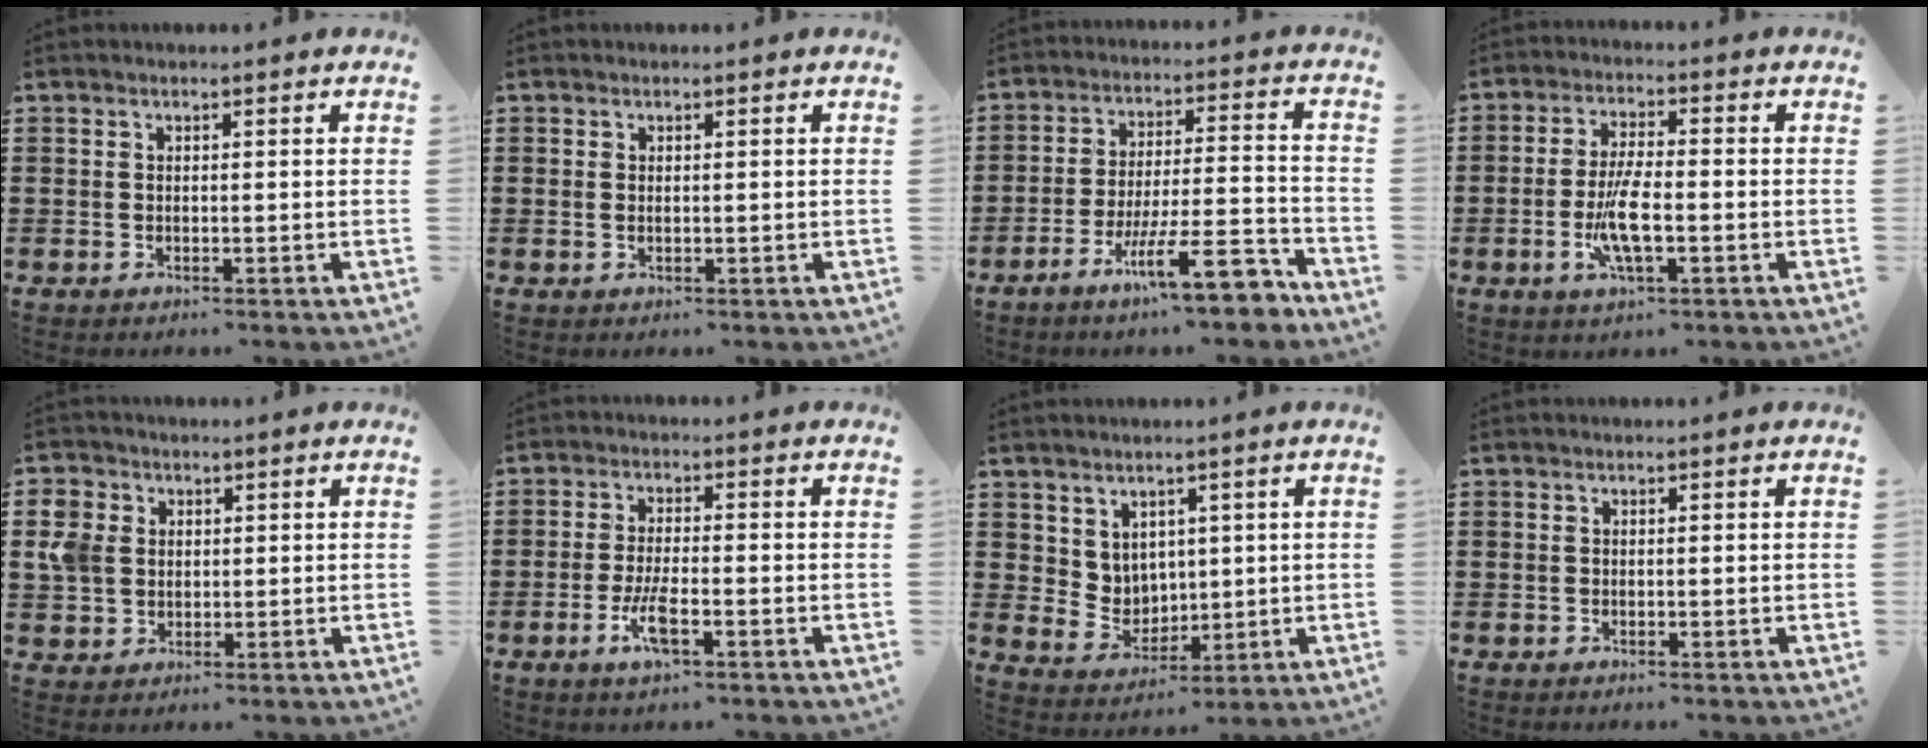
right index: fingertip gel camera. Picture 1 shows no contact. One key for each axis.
{"total": 0.6, "fx": 0.1, "fy": 0.3, "fz": 0.5, "tx": -0.012, "ty": 0.000, "tz": 0.001}
{"total": 13.0, "fx": -8.4, "fy": 2.0, "fz": 9.8, "tx": -0.159, "ty": 0.021, "tz": -0.147}
{"total": 7.2, "fx": -2.0, "fy": 1.8, "fz": 6.7, "tx": -0.145, "ty": -0.012, "tz": -0.041}
{"total": 5.6, "fx": 1.1, "fy": 4.8, "fz": 2.6, "tx": -0.087, "ty": 0.011, "tz": 0.016}
{"total": 4.6, "fx": -2.0, "fy": 0.9, "fz": 4.0, "tx": -0.087, "ty": -0.008, "tz": -0.040}
{"total": 4.9, "fx": 3.1, "fy": 3.7, "fz": 0.9, "tx": -0.039, "ty": -0.004, "tz": 0.060}
{"total": 0.0}